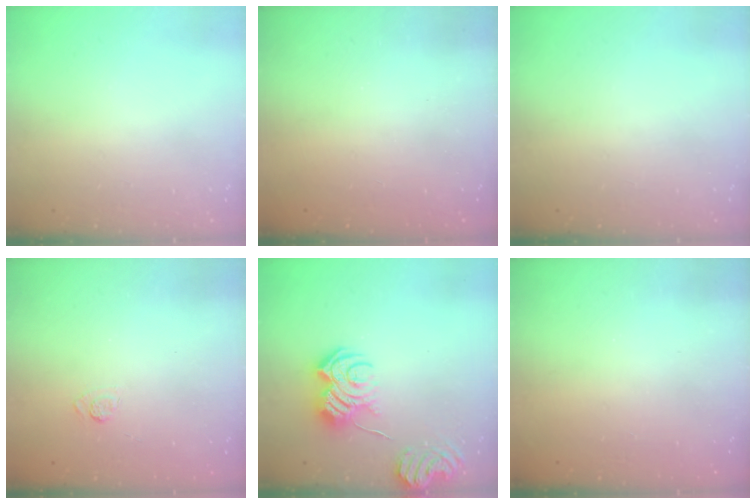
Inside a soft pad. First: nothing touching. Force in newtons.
{"total": 2.3, "press": 2.1, "slide": 0.8}
{"total": 0.0}
{"total": 2.2, "press": 1.8, "slide": 1.3}
{"total": 11.9, "press": 11.9, "slide": 0.7}
{"total": 2.3, "press": 2.2, "slide": 0.8}